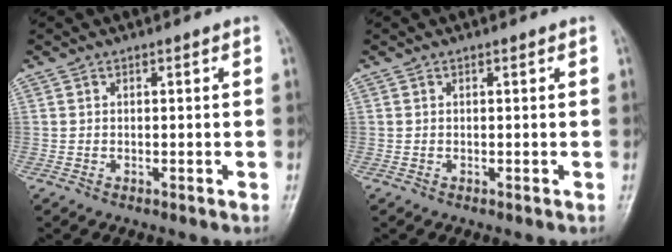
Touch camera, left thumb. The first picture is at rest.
{"total": 0.0}